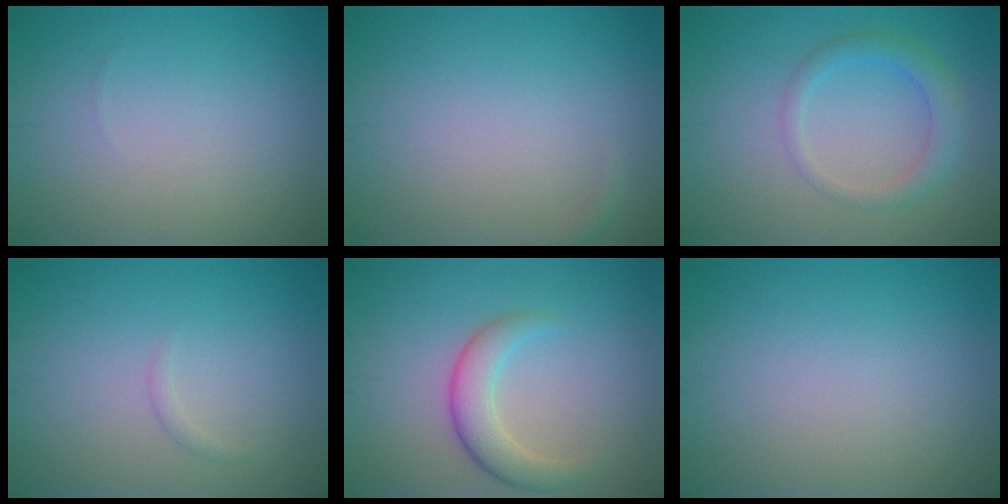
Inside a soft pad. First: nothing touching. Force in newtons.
{"total": 0.6, "press": 0.6, "slide": 0.1}
{"total": 2.6, "press": 2.6, "slide": 0.0}
{"total": 0.6, "press": 0.6, "slide": 0.1}
{"total": 3.5, "press": 3.5, "slide": 0.0}
{"total": 0.0}